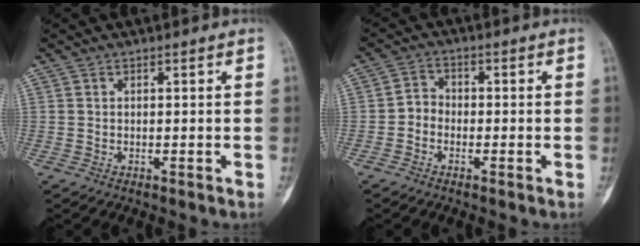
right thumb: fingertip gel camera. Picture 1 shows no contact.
{"total": 3.0, "force": [-1.2, 2.4, 1.3], "torque": [-0.009, 0.014, -0.035]}